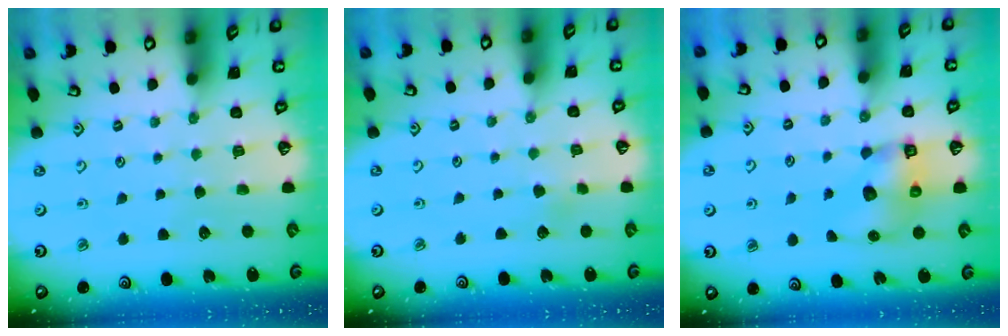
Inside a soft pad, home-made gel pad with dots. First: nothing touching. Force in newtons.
{"total": 2.4, "press": 2.4, "slide": 0.3}
{"total": 7.6, "press": 7.5, "slide": 0.9}